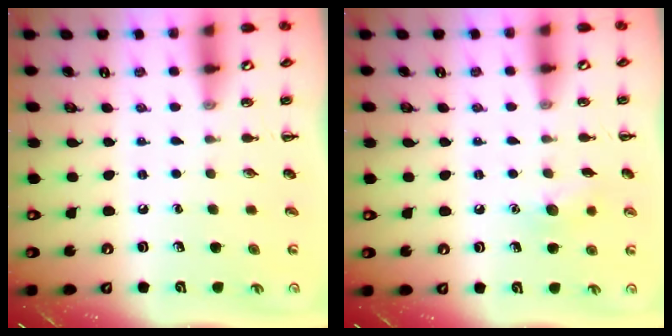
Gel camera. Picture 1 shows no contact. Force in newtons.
{"total": 7.2, "press": 6.9, "slide": 1.9}